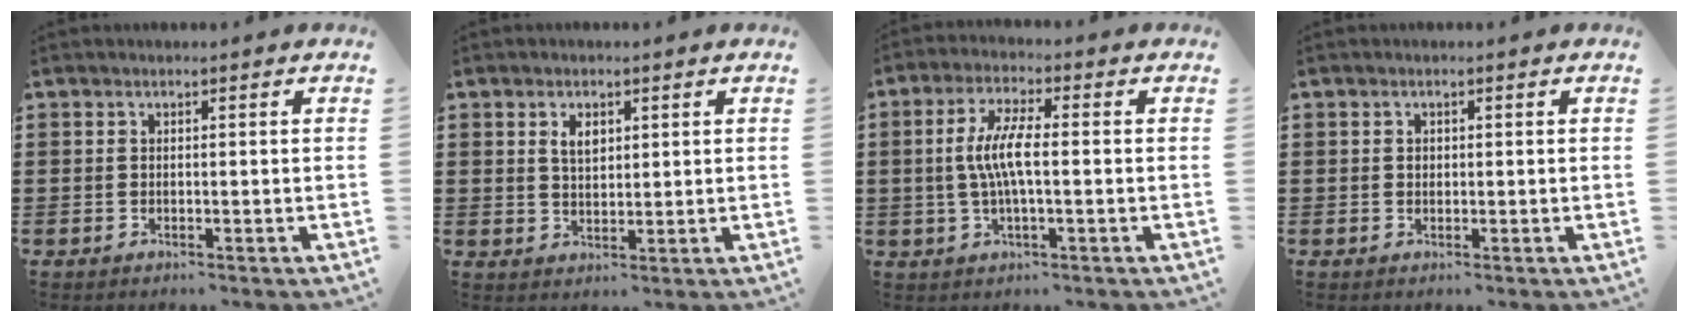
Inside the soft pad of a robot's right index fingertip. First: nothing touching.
{"total": 2.9, "force": [1.3, 1.7, 2.0], "torque": [-0.045, 0.006, 0.024]}
{"total": 6.3, "force": [-0.4, 1.5, 6.1], "torque": [-0.125, -0.001, -0.013]}
{"total": 0.7, "force": [0.2, 0.6, 0.3], "torque": [-0.008, 0.003, 0.004]}